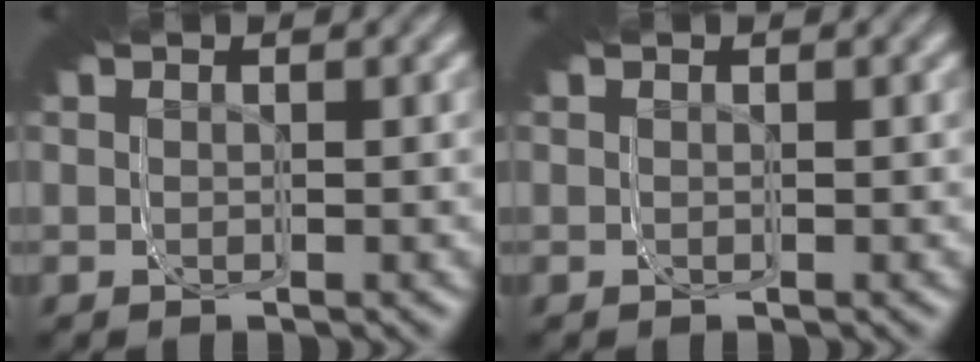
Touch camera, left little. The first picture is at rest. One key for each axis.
{"total": 0.0}